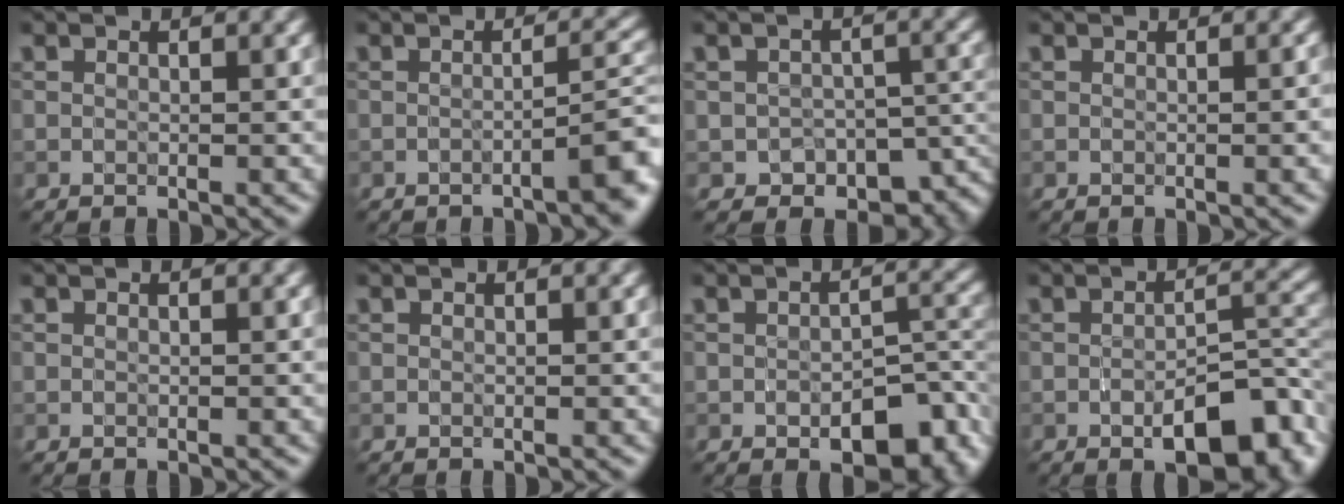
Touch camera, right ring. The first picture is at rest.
{"total": 4.2, "force": [-1.8, 0.9, 3.7], "torque": [-0.039, 0.013, -0.037]}
{"total": 5.8, "force": [-2.9, 4.0, 3.1], "torque": [-0.026, -0.024, -0.035]}
{"total": 1.7, "force": [-0.1, 0.4, 1.6], "torque": [-0.015, 0.002, -0.003]}
{"total": 0.0}
{"total": 0.0}
{"total": 6.1, "force": [-2.7, 3.2, 4.4], "torque": [-0.057, -0.002, -0.035]}
{"total": 7.4, "force": [-3.1, 3.0, 6.0], "torque": [-0.082, 0.004, -0.046]}